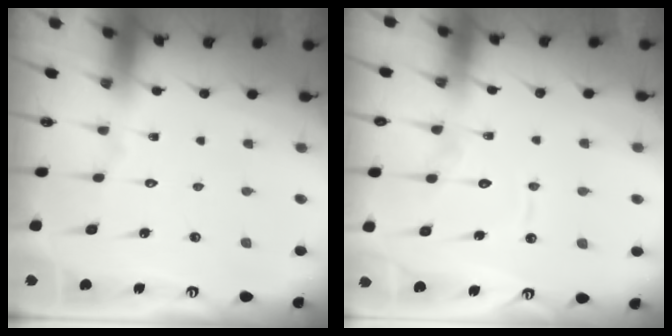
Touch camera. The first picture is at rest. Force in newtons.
{"total": 8.9, "press": 8.8, "slide": 0.9}